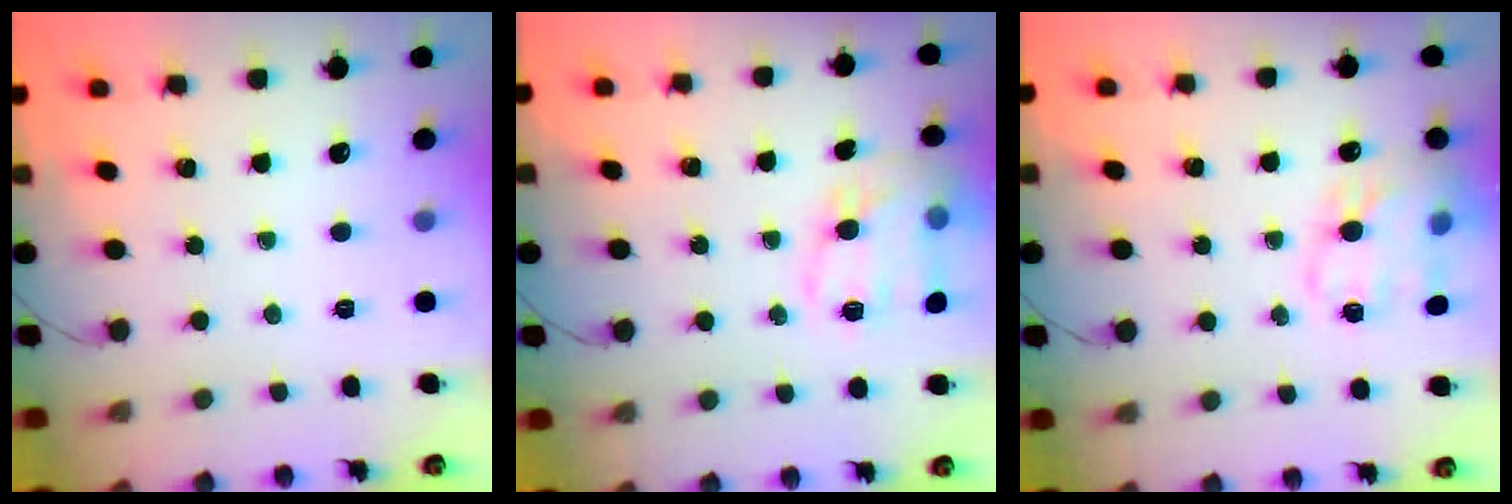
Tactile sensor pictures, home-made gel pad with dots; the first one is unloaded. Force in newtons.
{"total": 16.9, "press": 16.9, "slide": 1.1}
{"total": 18.2, "press": 18.0, "slide": 3.0}